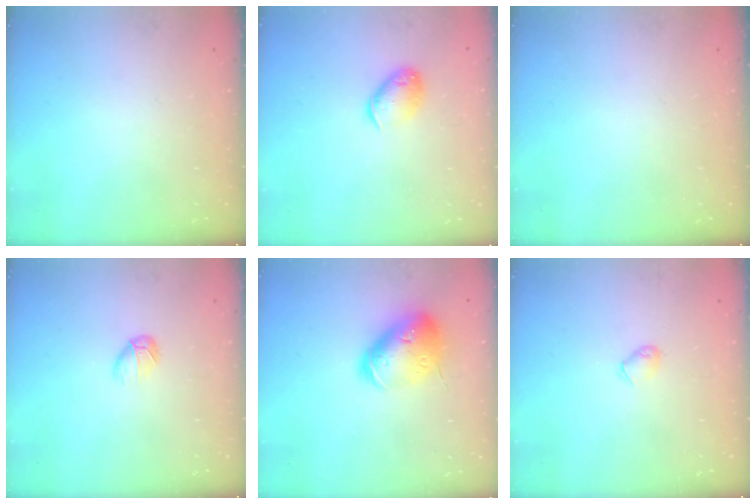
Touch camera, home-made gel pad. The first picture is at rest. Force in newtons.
{"total": 10.7, "press": 10.6, "slide": 1.6}
{"total": 0.0}
{"total": 3.1, "press": 2.9, "slide": 0.9}
{"total": 17.8, "press": 17.5, "slide": 2.9}
{"total": 3.1, "press": 3.1, "slide": 0.6}